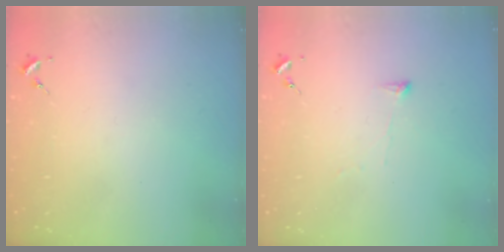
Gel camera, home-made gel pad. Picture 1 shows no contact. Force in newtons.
{"total": 3.4, "press": 3.3, "slide": 0.5}